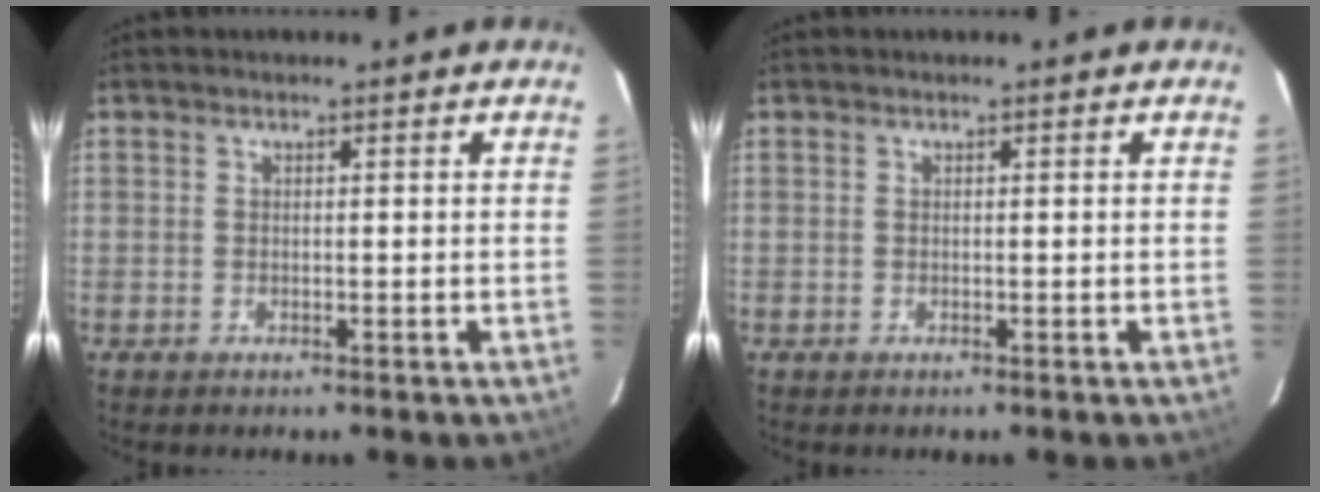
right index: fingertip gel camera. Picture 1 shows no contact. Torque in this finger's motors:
{"motor_torque": [-0.04, 0.03, 0.01, 0.00]}